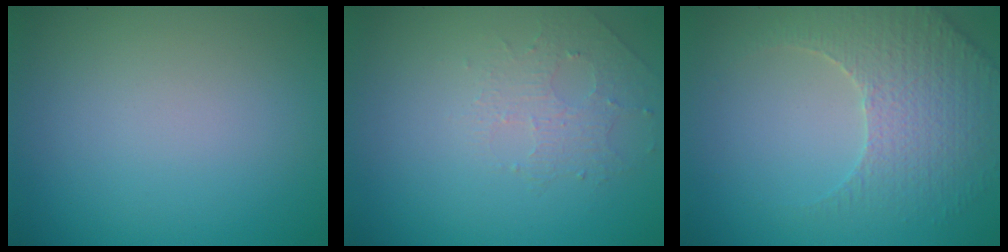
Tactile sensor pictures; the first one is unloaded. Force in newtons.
{"total": 1.5, "press": 1.0, "slide": 1.1}
{"total": 3.7, "press": 3.6, "slide": 1.0}